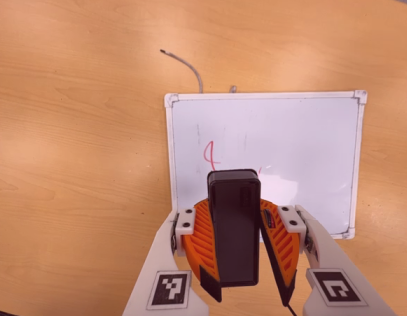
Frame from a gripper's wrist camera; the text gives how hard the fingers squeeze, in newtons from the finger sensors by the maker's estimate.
{"total": 10.1, "left": 10.4, "right": 9.7}